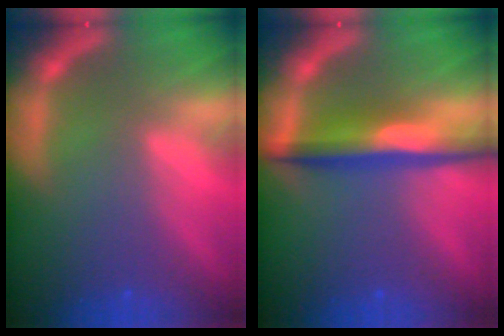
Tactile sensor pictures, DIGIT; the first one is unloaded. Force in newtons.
{"total": 5.5}